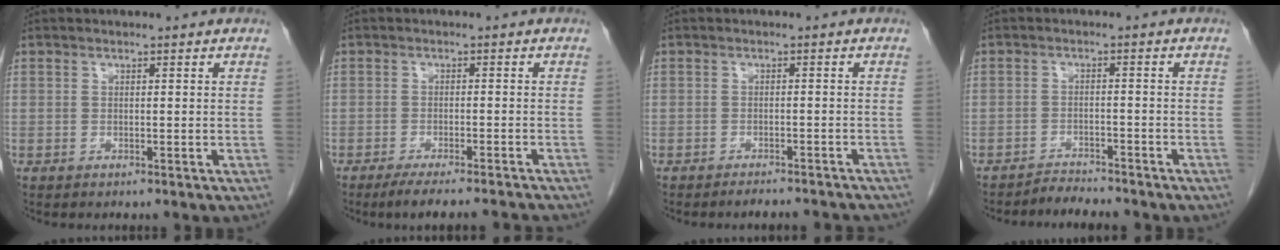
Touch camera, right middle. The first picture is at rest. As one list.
[{"total": 10.3, "force": [-9.2, 0.2, 4.7], "torque": [-0.054, -0.015, -0.127]}, {"total": 7.8, "force": [-7.3, 1.4, 2.3], "torque": [-0.020, -0.005, -0.083]}, {"total": 3.2, "force": [-3.2, 0.1, 0.2], "torque": [-0.002, -0.011, -0.052]}]